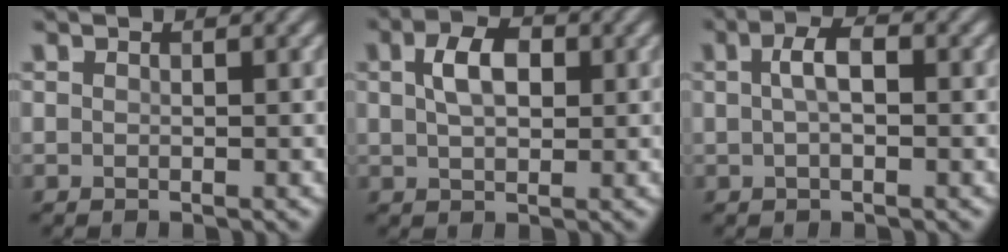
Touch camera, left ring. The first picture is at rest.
{"total": 3.9, "force": [1.0, 2.3, 3.0], "torque": [-0.059, 0.008, 0.015]}
{"total": 2.4, "force": [0.2, 1.0, 2.2], "torque": [-0.044, 0.006, 0.001]}